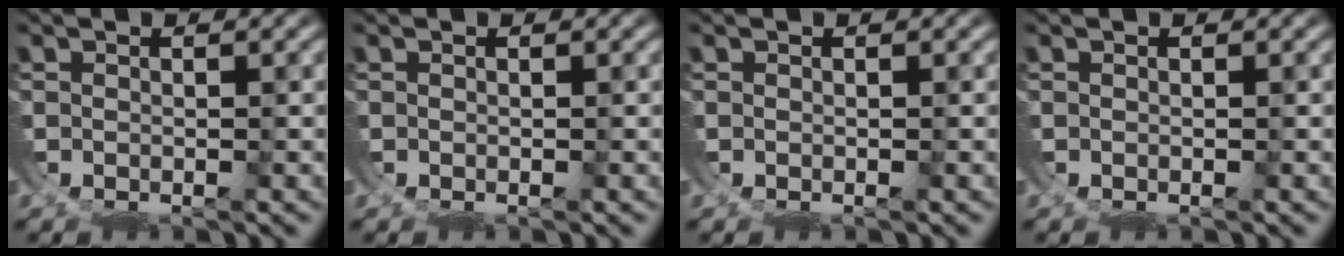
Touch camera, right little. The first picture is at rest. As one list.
[{"total": 0.0}, {"total": 0.0}, {"total": 0.0}]